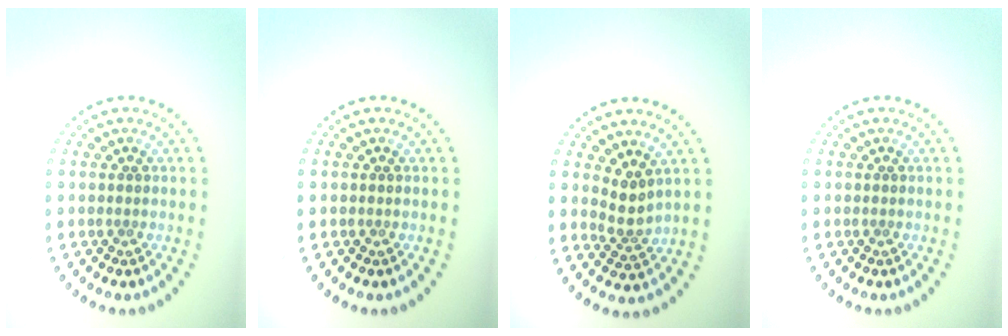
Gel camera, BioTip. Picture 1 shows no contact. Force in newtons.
{"total": 0.0}
{"total": 2.2, "press": 1.5, "slide": 1.5}
{"total": 0.0}